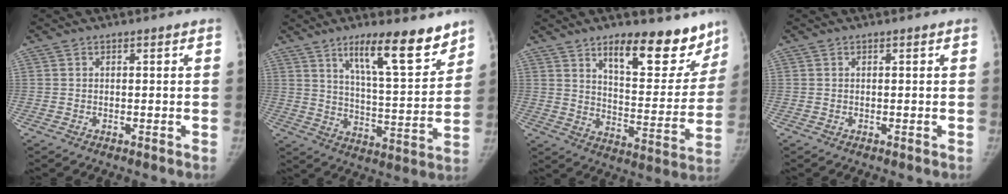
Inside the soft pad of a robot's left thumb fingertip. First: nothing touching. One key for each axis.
{"total": 15.7, "fx": 10.7, "fy": 3.7, "fz": 10.9, "tx": -0.139, "ty": -0.073, "tz": 0.177}
{"total": 18.2, "fx": 12.9, "fy": 7.4, "fz": 10.5, "tx": -0.078, "ty": -0.089, "tz": 0.189}
{"total": 0.0}